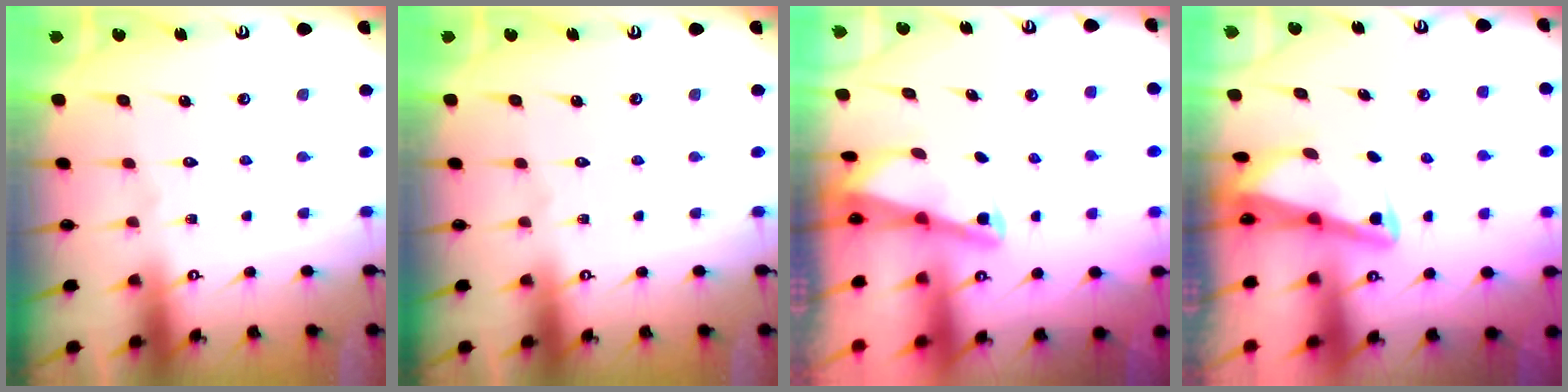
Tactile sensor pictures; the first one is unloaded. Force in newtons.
{"total": 0.0}
{"total": 2.1, "press": 2.1, "slide": 0.4}
{"total": 3.0, "press": 3.0, "slide": 0.3}